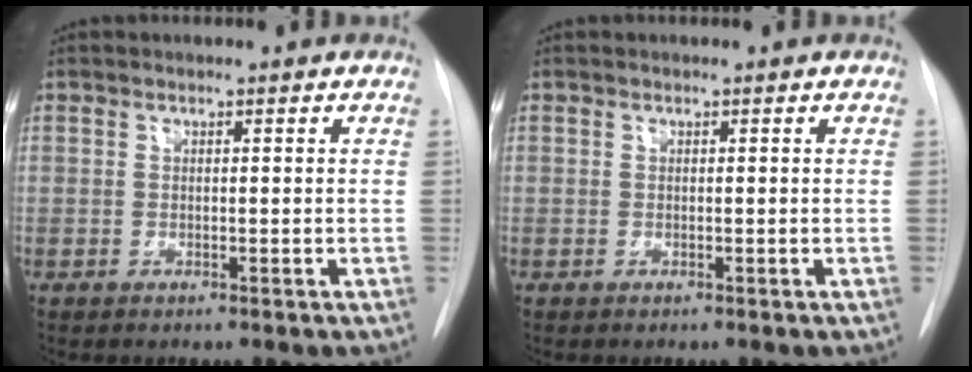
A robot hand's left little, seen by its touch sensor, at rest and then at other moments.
{"total": 0.0}